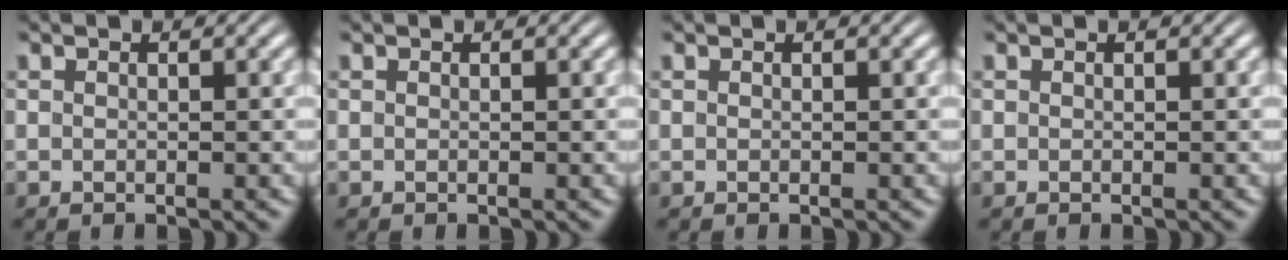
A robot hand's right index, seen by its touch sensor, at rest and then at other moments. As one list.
[{"total": 0.0}, {"total": 0.0}, {"total": 0.0}]